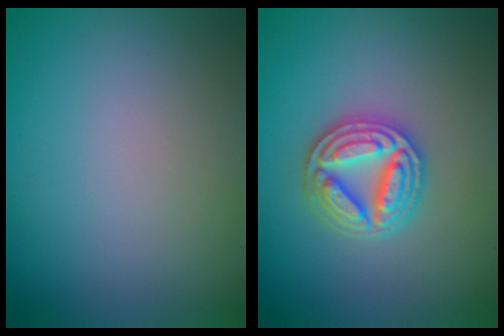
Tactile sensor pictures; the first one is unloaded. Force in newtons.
{"total": 5.0, "press": 5.0, "slide": 0.8}